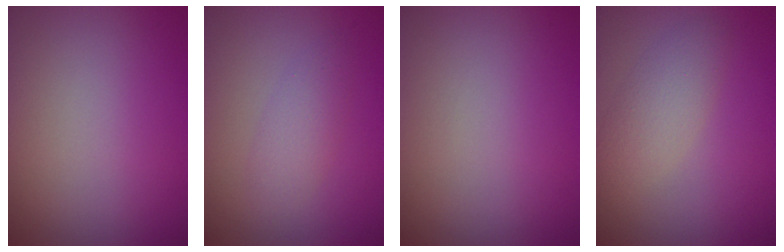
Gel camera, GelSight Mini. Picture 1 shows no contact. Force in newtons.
{"total": 2.0, "press": 2.0, "slide": 0.1}
{"total": 0.0}
{"total": 2.8, "press": 2.8, "slide": 0.1}